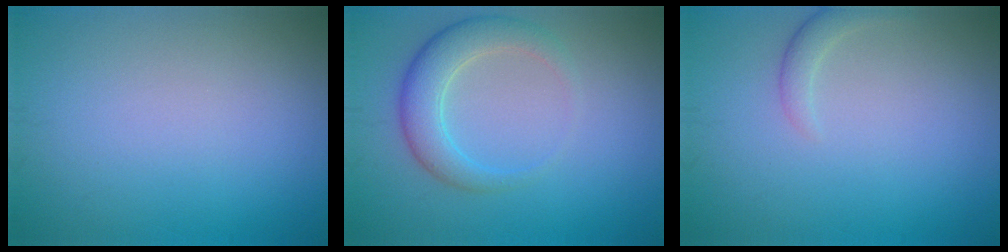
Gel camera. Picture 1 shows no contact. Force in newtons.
{"total": 3.9, "press": 3.9, "slide": 0.3}
{"total": 1.4, "press": 1.4, "slide": 0.1}